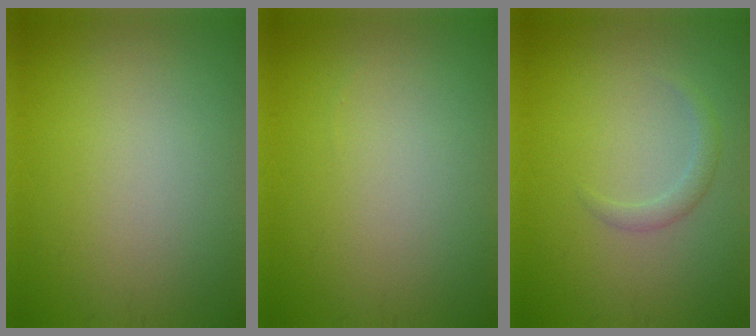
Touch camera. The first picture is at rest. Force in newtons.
{"total": 0.0}
{"total": 1.4, "press": 1.4, "slide": 0.1}